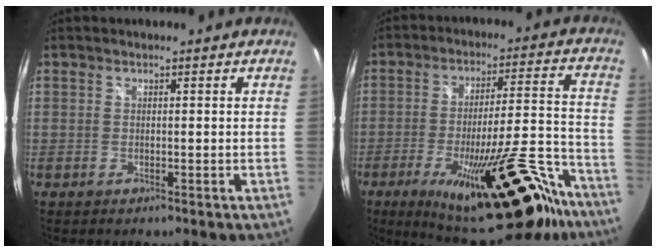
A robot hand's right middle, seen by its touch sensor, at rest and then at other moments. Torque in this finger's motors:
{"motor_torque": [1.13, -1.01, 0.91, 0.21]}